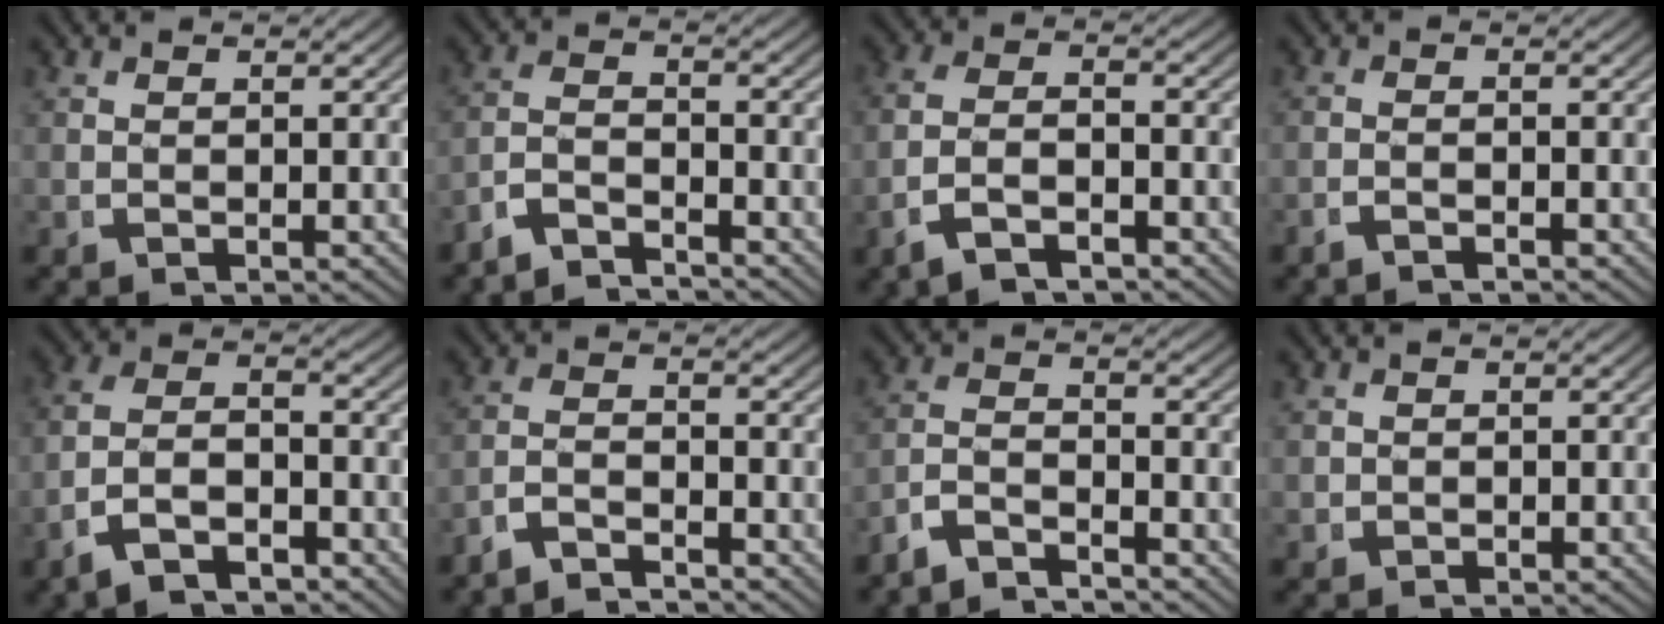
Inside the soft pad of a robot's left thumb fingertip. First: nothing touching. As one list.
[{"total": 4.0, "force": [-3.1, 1.7, 1.7], "torque": [-0.033, -0.013, -0.057]}, {"total": 4.5, "force": [-1.9, 2.8, 3.0], "torque": [-0.066, -0.014, -0.029]}, {"total": 1.3, "force": [-1.3, 0.2, 0.2], "torque": [0.001, -0.001, -0.028]}, {"total": 6.5, "force": [-2.3, 4.4, 4.2], "torque": [-0.088, -0.024, -0.032]}, {"total": 3.2, "force": [-2.8, 1.0, 1.2], "torque": [-0.024, -0.009, -0.052]}, {"total": 4.3, "force": [-3.2, 2.0, 2.0], "torque": [-0.037, -0.013, -0.058]}, {"total": 1.3, "force": [0.2, 1.2, 0.3], "torque": [-0.008, -0.007, 0.007]}]